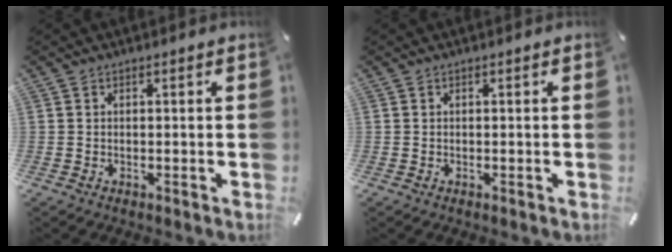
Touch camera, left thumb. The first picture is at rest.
{"total": 0.0}